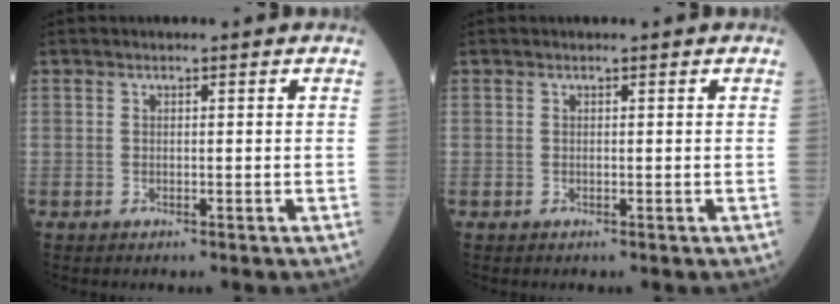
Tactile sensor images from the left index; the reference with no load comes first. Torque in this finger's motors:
{"motor_torque": [0.17, 0.00, -0.03, -0.01]}